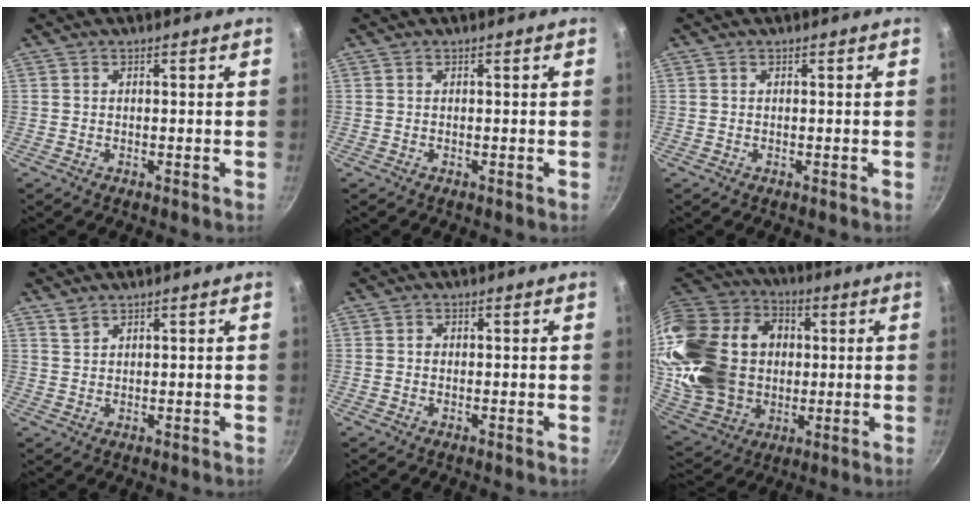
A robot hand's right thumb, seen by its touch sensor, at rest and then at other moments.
{"total": 0.0}
{"total": 0.0}
{"total": 1.6, "force": [1.4, 0.7, 0.5], "torque": [-0.007, -0.005, 0.029]}
{"total": 0.9, "force": [-0.1, 0.8, 0.3], "torque": [-0.004, 0.003, -0.004]}
{"total": 31.2, "force": [2.6, 24.0, 19.7], "torque": [-0.384, 0.024, 0.066]}